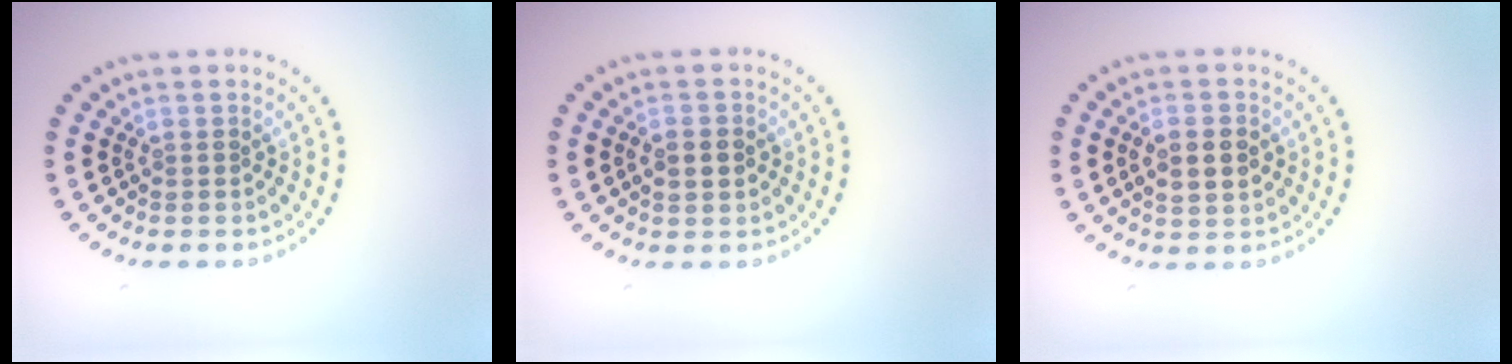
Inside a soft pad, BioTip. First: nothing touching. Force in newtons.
{"total": 2.5, "press": 2.5, "slide": 0.1}
{"total": 3.1, "press": 3.1, "slide": 0.2}